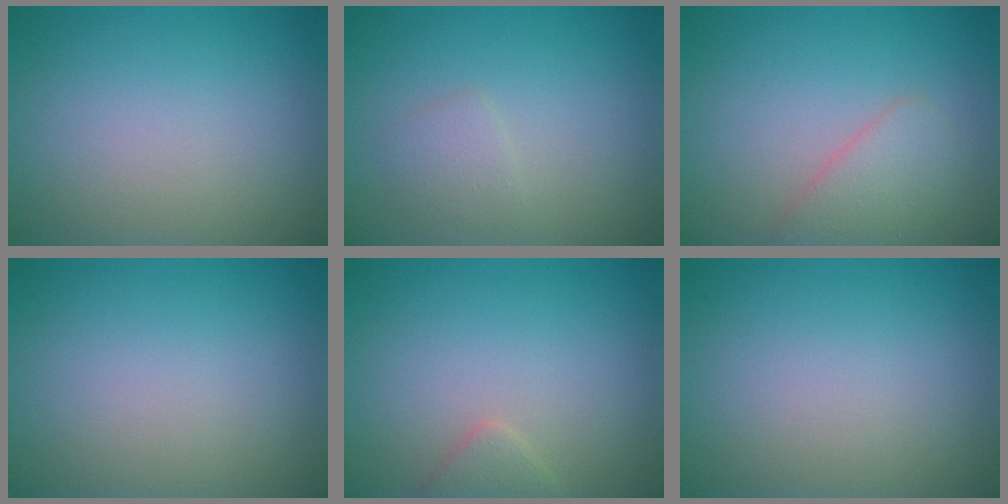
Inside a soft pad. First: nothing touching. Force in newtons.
{"total": 1.4, "press": 1.4, "slide": 0.1}
{"total": 2.6, "press": 2.6, "slide": 0.1}
{"total": 0.0}
{"total": 1.5, "press": 1.5, "slide": 0.1}
{"total": 0.0}